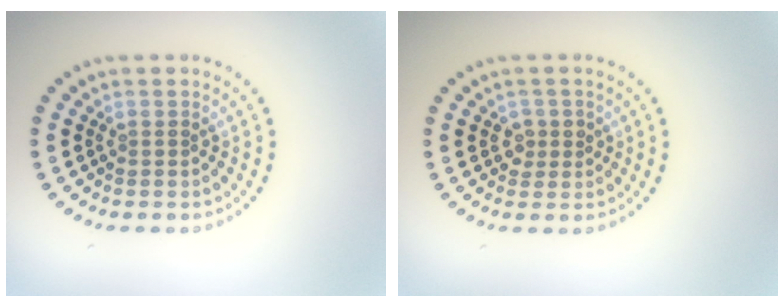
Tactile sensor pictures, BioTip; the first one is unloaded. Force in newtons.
{"total": 1.6, "press": 1.4, "slide": 0.6}